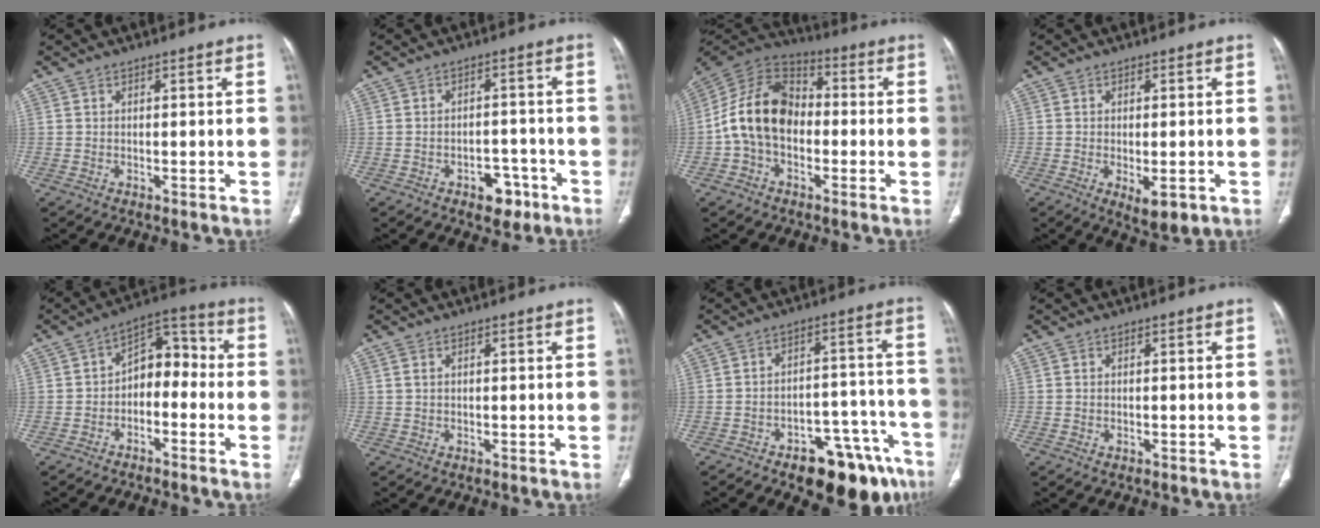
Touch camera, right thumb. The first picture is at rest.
{"total": 5.4, "force": [-3.2, 3.4, 2.7], "torque": [-0.013, 0.027, -0.040]}
{"total": 14.2, "force": [-1.9, 10.1, 9.9], "torque": [-0.171, 0.040, -0.046]}
{"total": 5.2, "force": [-1.8, 2.2, 4.4], "torque": [-0.063, -0.009, -0.016]}
{"total": 8.9, "force": [-1.9, 6.0, 6.3], "torque": [-0.060, 0.050, -0.045]}
{"total": 1.0, "force": [0.4, 0.6, 0.7], "torque": [-0.020, 0.008, 0.012]}
{"total": 15.6, "force": [-10.5, 6.8, 9.3], "torque": [-0.063, 0.089, -0.142]}
{"total": 0.0}